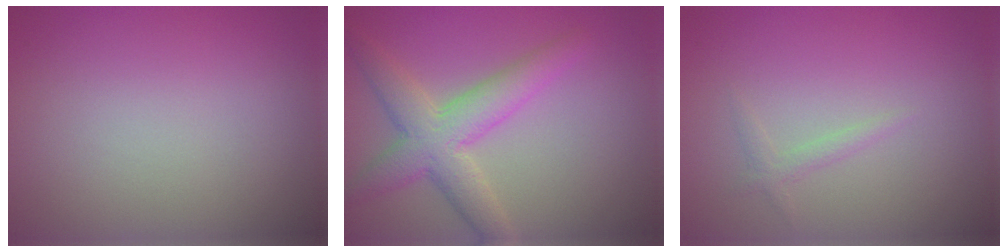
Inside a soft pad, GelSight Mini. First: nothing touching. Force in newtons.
{"total": 5.1, "press": 5.1, "slide": 0.3}
{"total": 0.9, "press": 0.9, "slide": 0.1}